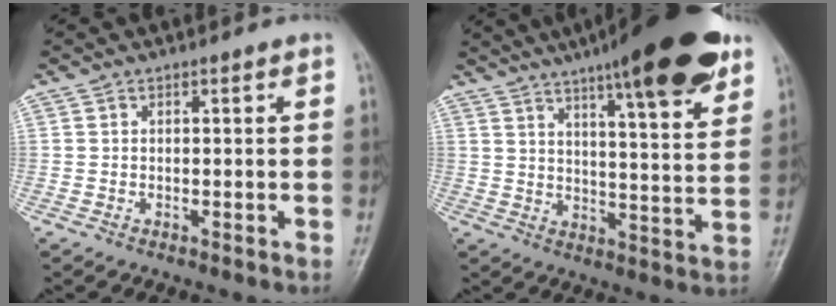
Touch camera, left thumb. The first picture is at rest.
{"total": 20.8, "force": [13.8, 3.9, 15.1], "torque": [-0.199, -0.047, 0.196]}